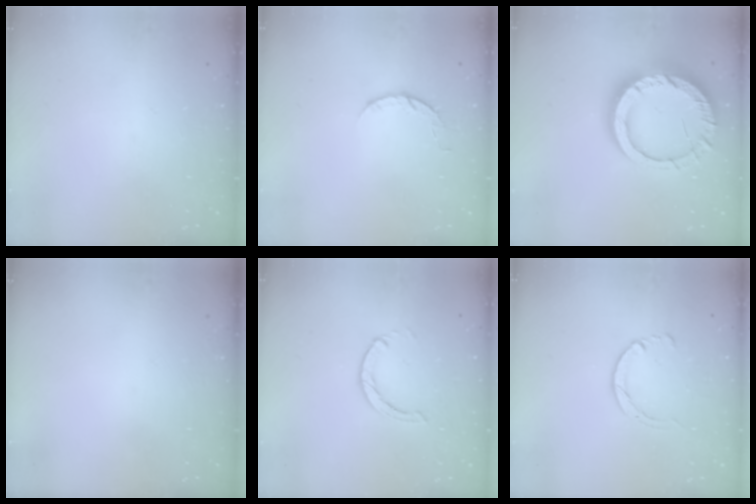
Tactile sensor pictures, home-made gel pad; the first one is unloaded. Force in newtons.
{"total": 3.9, "press": 3.9, "slide": 0.6}
{"total": 18.4, "press": 18.3, "slide": 1.7}
{"total": 0.0}
{"total": 1.0, "press": 0.9, "slide": 0.3}
{"total": 2.9, "press": 2.8, "slide": 0.4}